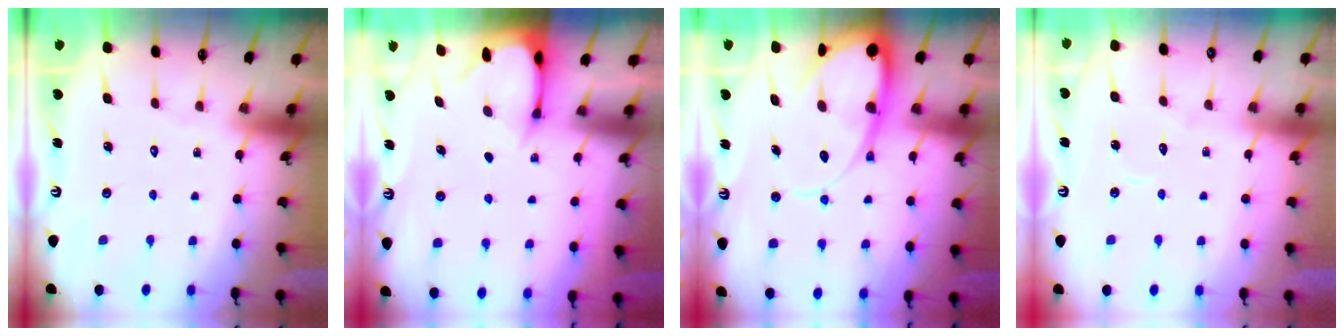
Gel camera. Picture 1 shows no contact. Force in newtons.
{"total": 2.6, "press": 2.6, "slide": 0.3}
{"total": 14.0, "press": 13.9, "slide": 1.7}
{"total": 3.0, "press": 3.0, "slide": 0.3}